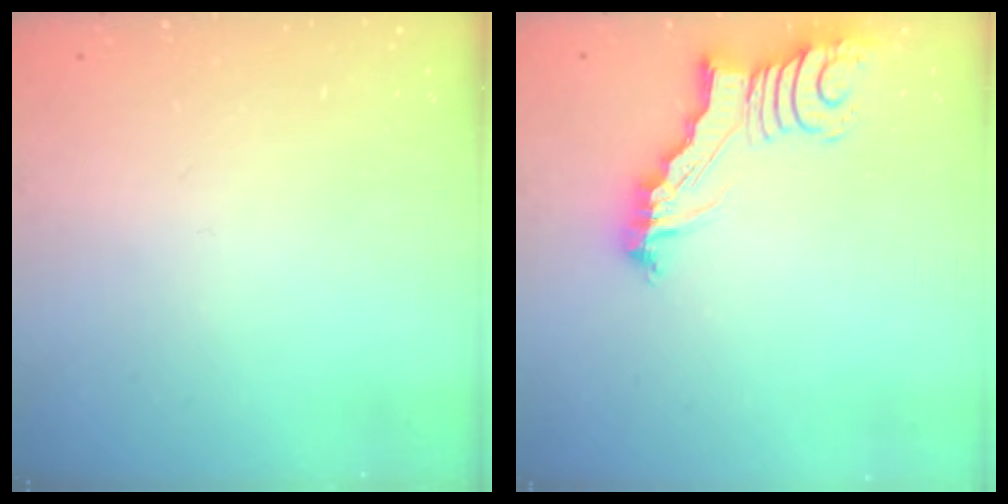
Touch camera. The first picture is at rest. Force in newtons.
{"total": 5.9, "press": 5.9, "slide": 0.6}